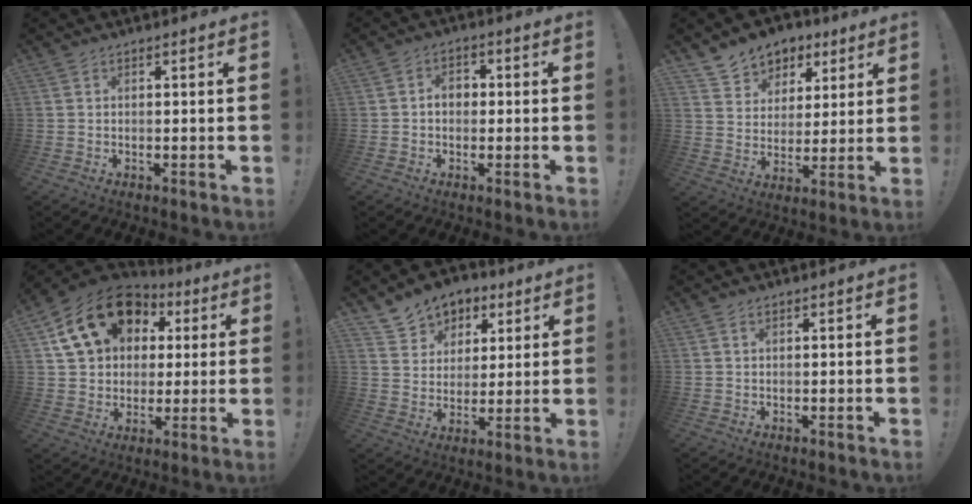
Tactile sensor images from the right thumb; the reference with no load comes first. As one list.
[{"total": 4.1, "force": [-0.2, 2.9, 3.0], "torque": [-0.045, 0.004, -0.007]}, {"total": 8.4, "force": [5.2, 6.5, 1.2], "torque": [-0.010, -0.043, 0.102]}, {"total": 18.9, "force": [7.9, 14.1, 9.9], "torque": [-0.155, -0.023, 0.159]}, {"total": 9.5, "force": [5.4, 7.5, 2.2], "torque": [-0.027, -0.039, 0.107]}, {"total": 0.7, "force": [0.4, 0.3, 0.5], "torque": [-0.005, -0.001, 0.006]}]